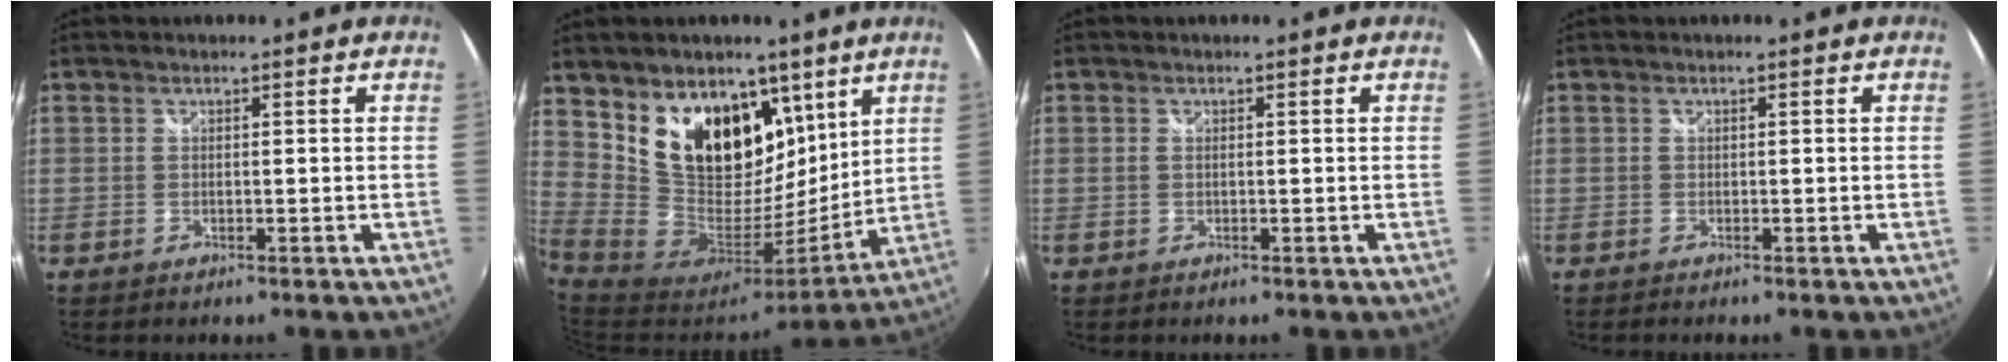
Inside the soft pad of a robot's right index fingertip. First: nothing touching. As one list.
[{"total": 20.5, "force": [12.2, 13.3, 9.7], "torque": [-0.187, 0.003, 0.233]}, {"total": 0.0}, {"total": 0.0}]